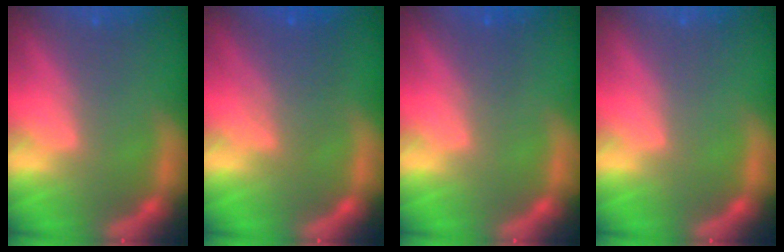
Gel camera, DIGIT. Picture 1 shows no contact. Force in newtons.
{"total": 4.1}
{"total": 1.4}
{"total": 0.0}